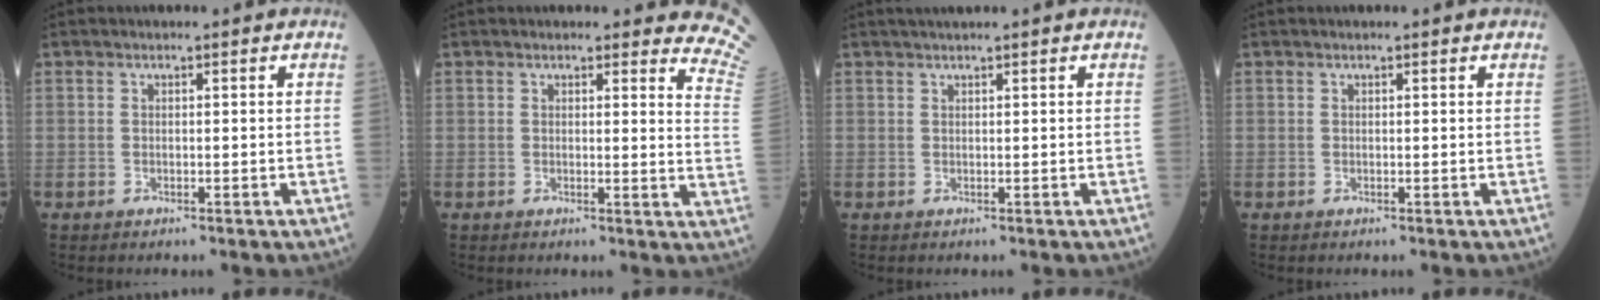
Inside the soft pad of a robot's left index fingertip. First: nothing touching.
{"total": 9.7, "force": [9.5, 1.3, 1.5], "torque": [0.022, -0.078, 0.056]}
{"total": 1.9, "force": [1.6, -0.3, 1.0], "torque": [-0.011, 0.016, 0.031]}
{"total": 0.5, "force": [0.5, 0.1, 0.1], "torque": [-0.006, 0.008, 0.002]}